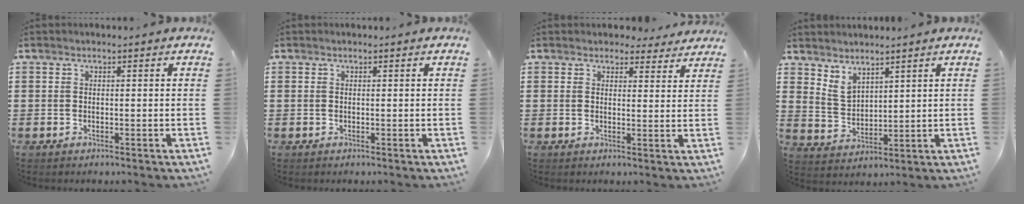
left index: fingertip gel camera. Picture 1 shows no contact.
{"total": 0.0}
{"total": 3.1, "force": [2.9, 0.9, 0.5], "torque": [-0.010, -0.008, 0.053]}
{"total": 3.7, "force": [3.4, 1.4, 0.5], "torque": [-0.023, -0.009, 0.065]}